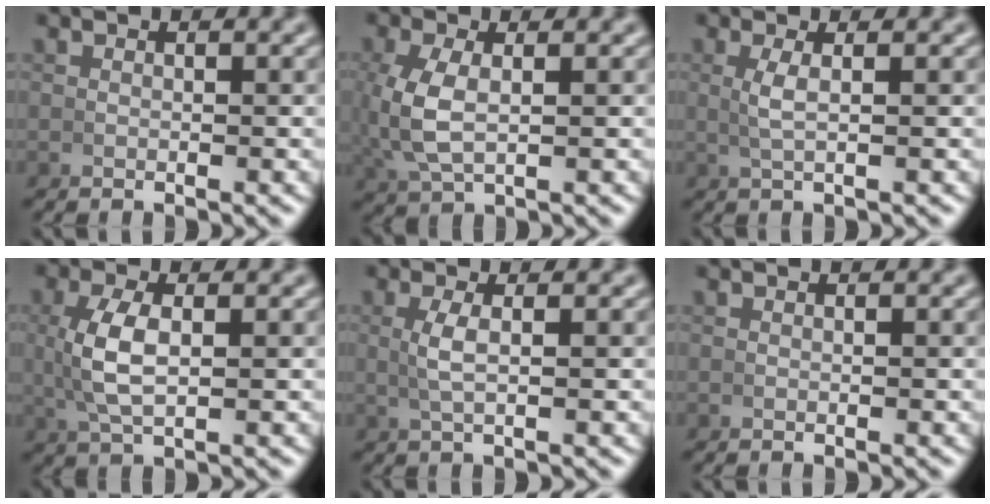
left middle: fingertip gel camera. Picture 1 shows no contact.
{"total": 4.0, "force": [0.3, 2.2, 3.4], "torque": [-0.093, -0.002, 0.017]}
{"total": 1.7, "force": [0.5, -0.2, 1.6], "torque": [-0.035, 0.001, 0.014]}
{"total": 4.1, "force": [0.5, 1.7, 3.7], "torque": [-0.087, 0.002, 0.017]}
{"total": 1.9, "force": [0.4, 0.0, 1.8], "torque": [-0.040, 0.003, 0.011]}
{"total": 0.0}